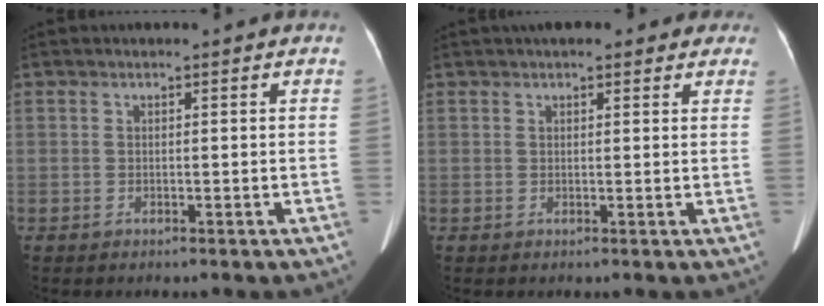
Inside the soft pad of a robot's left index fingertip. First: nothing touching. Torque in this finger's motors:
{"motor_torque": [1.01, -1.13, 0.39, 0.09]}